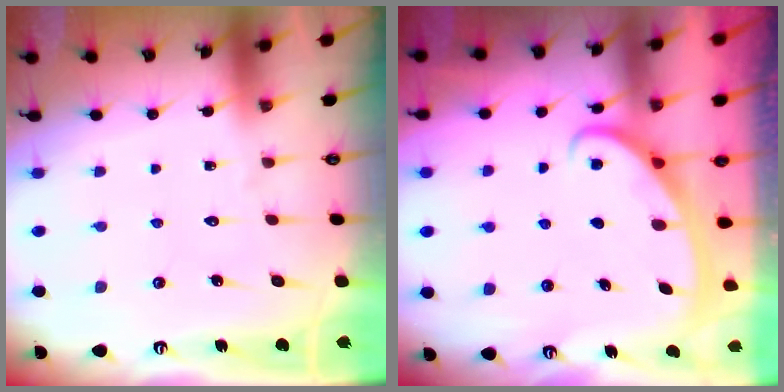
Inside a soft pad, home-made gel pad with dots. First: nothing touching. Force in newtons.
{"total": 2.9, "press": 2.9, "slide": 0.4}